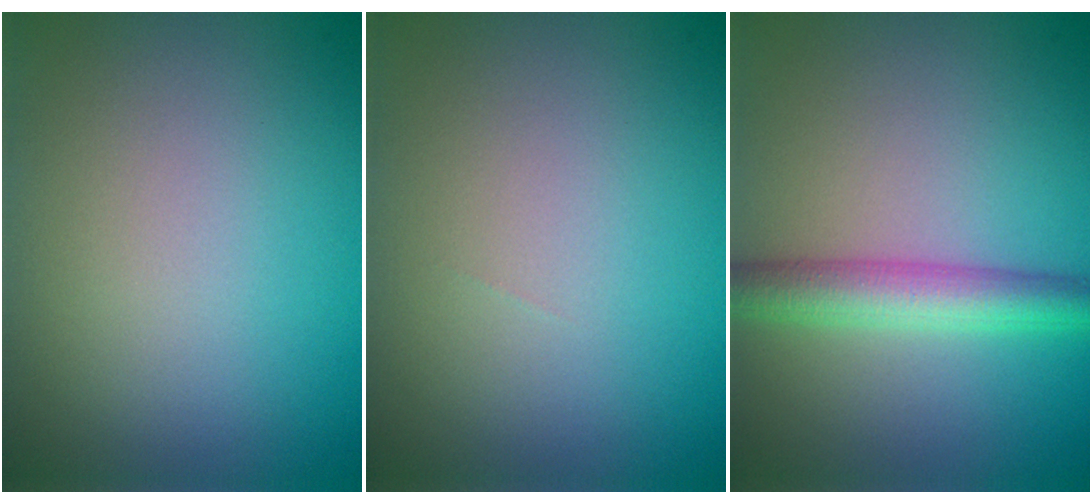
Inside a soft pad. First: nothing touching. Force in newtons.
{"total": 0.0}
{"total": 4.1, "press": 4.1, "slide": 0.1}